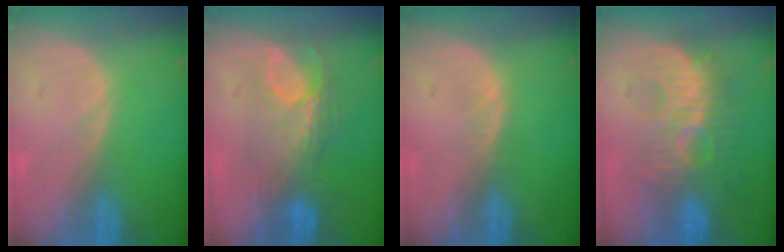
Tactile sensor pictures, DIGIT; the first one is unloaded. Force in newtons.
{"total": 7.5, "press": 7.0, "slide": 2.7}
{"total": 0.8, "press": 0.7, "slide": 0.2}
{"total": 8.9, "press": 8.8, "slide": 1.7}